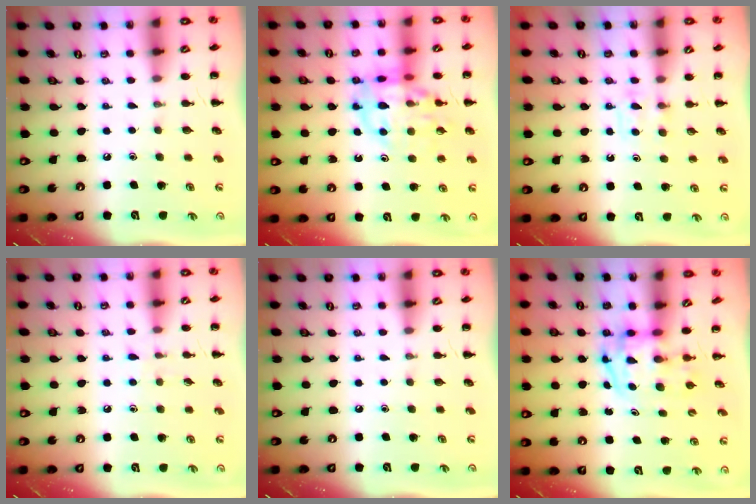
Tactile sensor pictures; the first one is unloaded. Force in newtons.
{"total": 16.0, "press": 15.9, "slide": 2.4}
{"total": 4.1, "press": 3.8, "slide": 1.5}
{"total": 5.2, "press": 4.8, "slide": 2.2}
{"total": 0.0}
{"total": 3.9, "press": 3.8, "slide": 0.6}